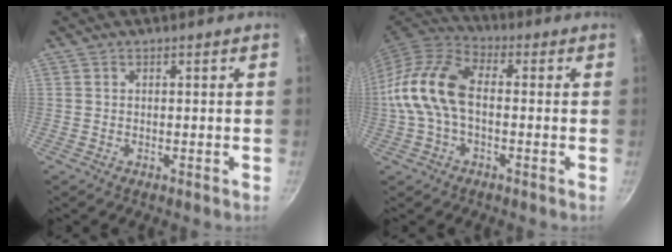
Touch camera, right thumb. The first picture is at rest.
{"total": 13.6, "force": [-1.0, 8.1, 10.9], "torque": [-0.203, 0.039, -0.037]}